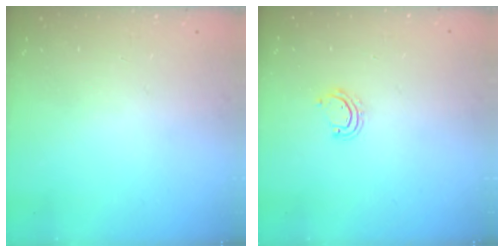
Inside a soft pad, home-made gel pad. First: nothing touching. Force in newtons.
{"total": 2.7, "press": 2.7, "slide": 0.2}